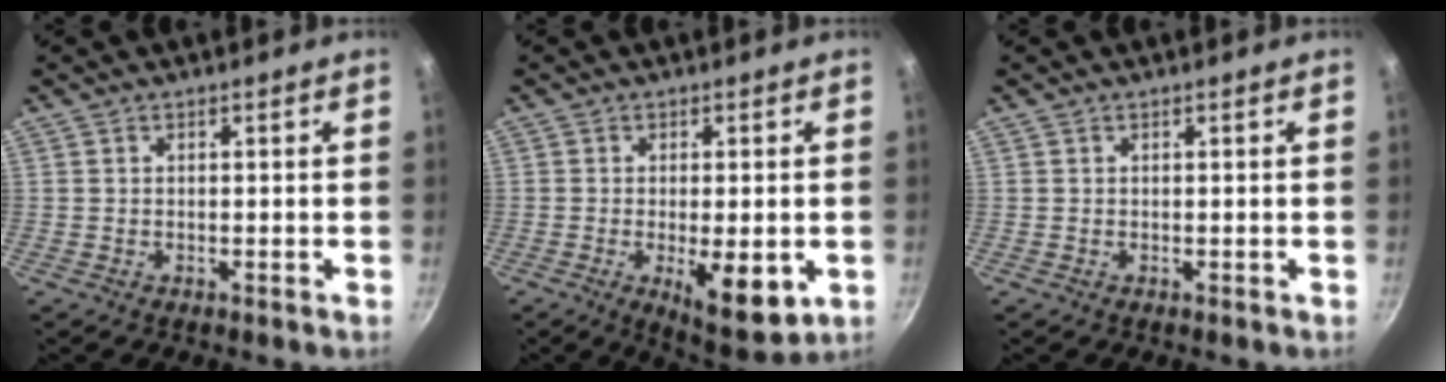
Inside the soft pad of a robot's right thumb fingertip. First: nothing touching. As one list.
[{"total": 10.0, "force": [-2.3, 3.8, 9.0], "torque": [-0.113, -0.009, -0.019]}, {"total": 0.0}]